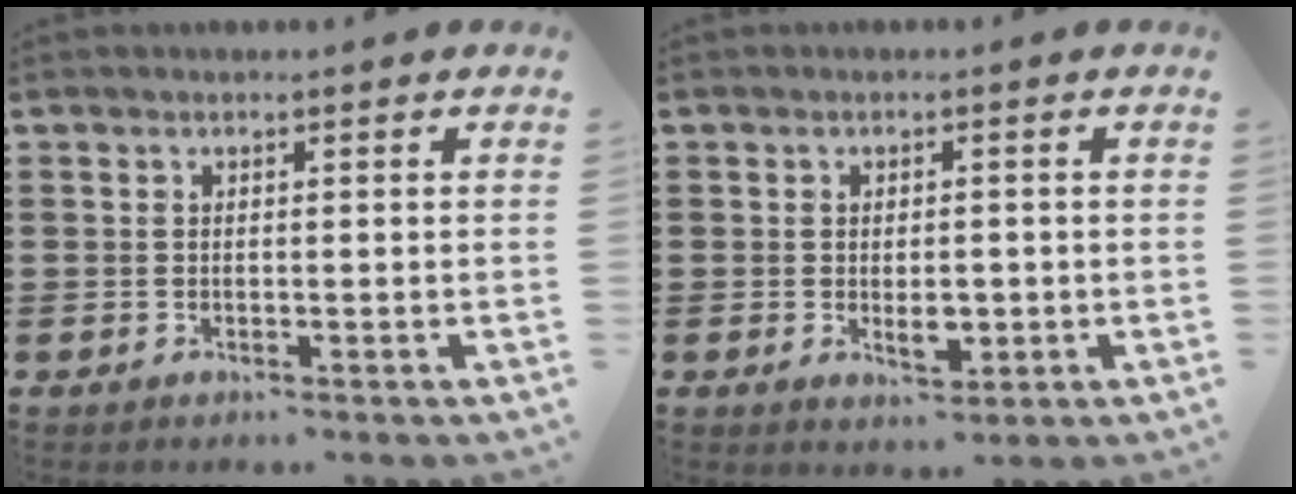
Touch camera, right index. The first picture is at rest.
{"total": 3.4, "force": [-0.6, 1.8, 2.8], "torque": [-0.043, 0.001, -0.013]}